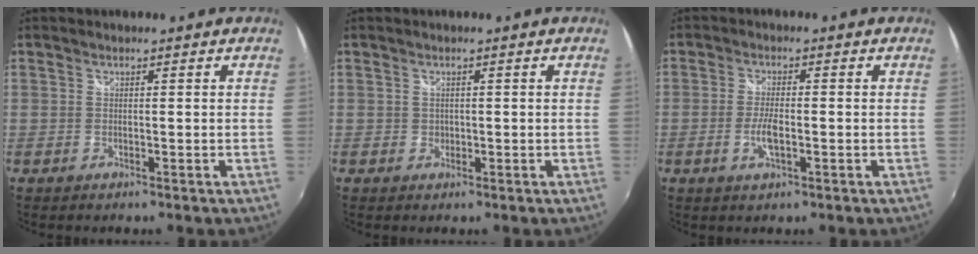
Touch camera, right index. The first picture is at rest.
{"total": 1.0, "force": [0.0, 1.0, 0.2], "torque": [0.001, -0.001, 0.000]}
{"total": 4.1, "force": [-1.2, 1.2, 3.7], "torque": [-0.079, -0.004, -0.025]}